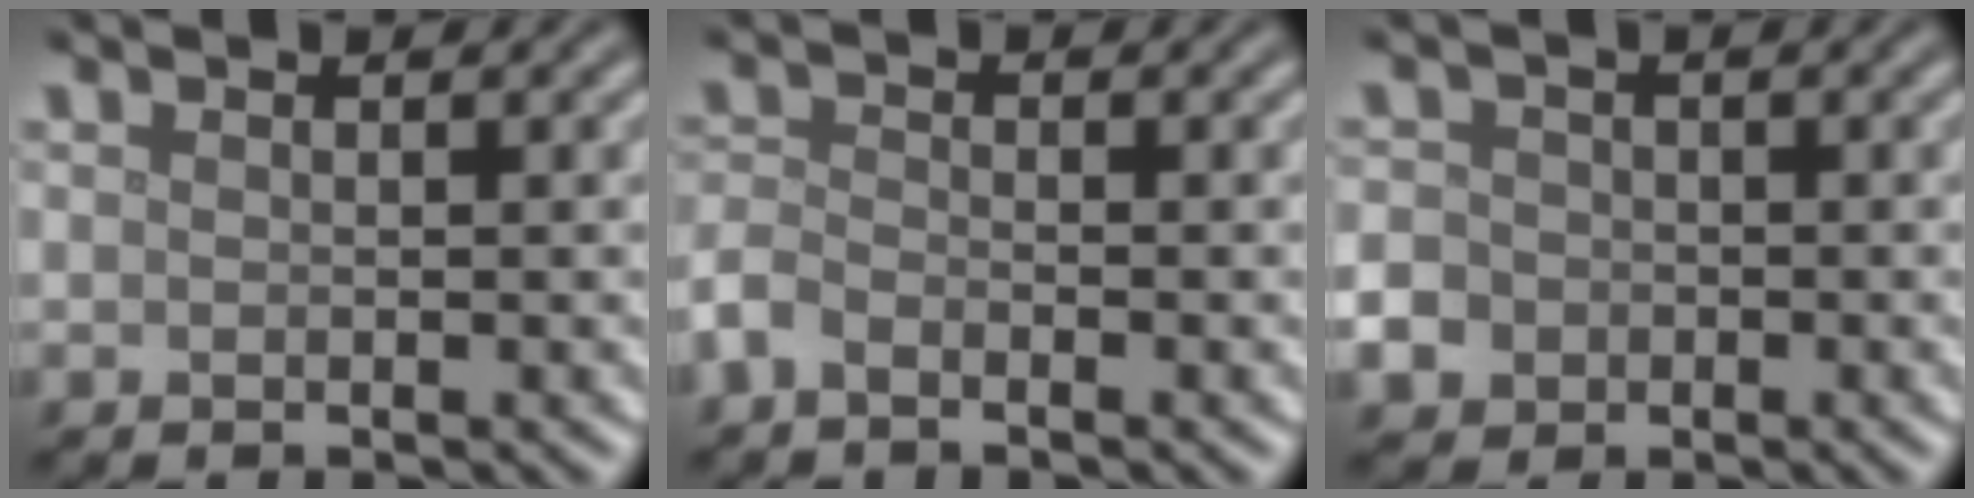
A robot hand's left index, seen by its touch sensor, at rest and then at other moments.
{"total": 2.0, "force": [-1.5, 0.8, 1.0], "torque": [-0.021, 0.001, -0.041]}
{"total": 4.8, "force": [-2.1, 4.1, 1.5], "torque": [-0.026, -0.009, -0.054]}